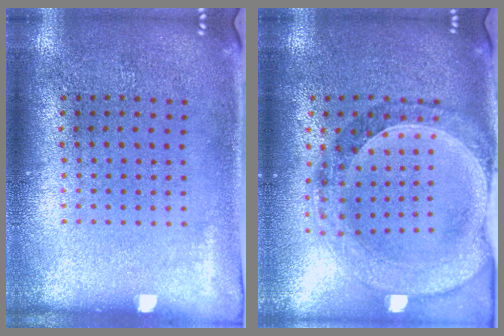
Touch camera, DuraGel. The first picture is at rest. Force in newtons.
{"total": 1.4, "press": 1.3, "slide": 0.4}